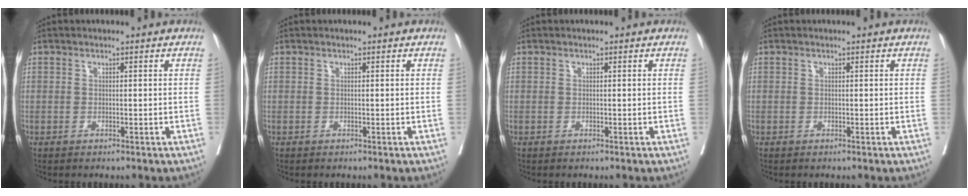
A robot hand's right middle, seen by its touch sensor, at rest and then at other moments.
{"total": 0.0}
{"total": 0.0}
{"total": 0.0}